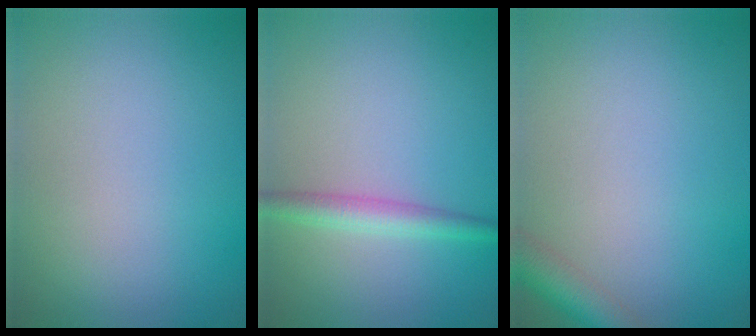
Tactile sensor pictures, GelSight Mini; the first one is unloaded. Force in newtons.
{"total": 2.4, "press": 2.4, "slide": 0.0}
{"total": 2.9, "press": 2.9, "slide": 0.2}